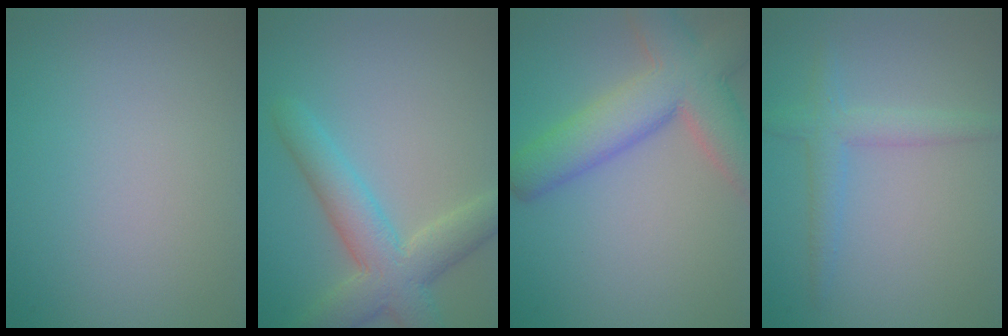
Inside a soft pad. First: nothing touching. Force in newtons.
{"total": 5.8, "press": 5.8, "slide": 0.3}
{"total": 8.1, "press": 8.1, "slide": 0.7}
{"total": 2.0, "press": 2.0, "slide": 0.1}